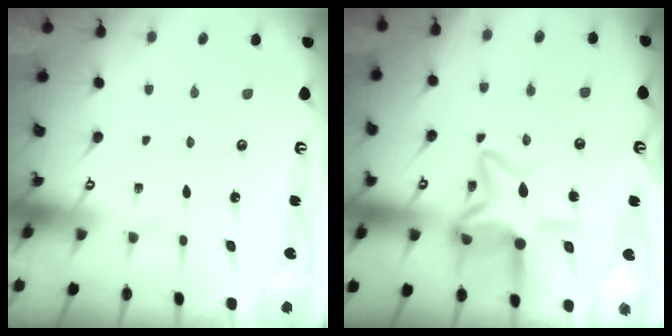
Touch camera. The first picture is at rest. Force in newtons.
{"total": 12.4, "press": 12.3, "slide": 1.1}